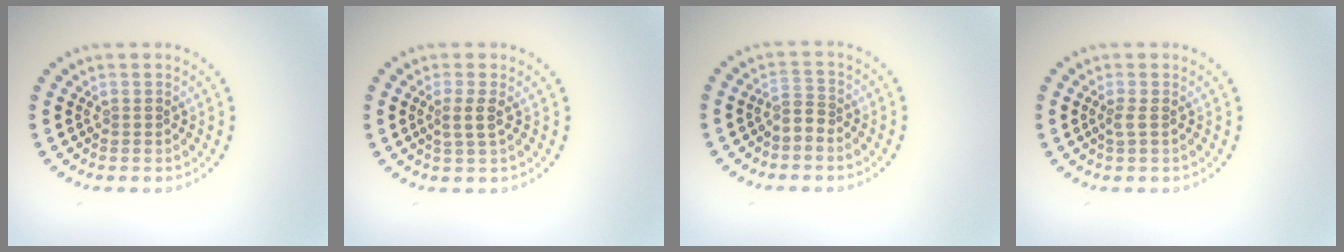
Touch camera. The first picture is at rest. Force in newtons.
{"total": 1.6, "press": 1.2, "slide": 1.0}
{"total": 1.7, "press": 1.3, "slide": 1.1}
{"total": 0.9, "press": 0.7, "slide": 0.6}